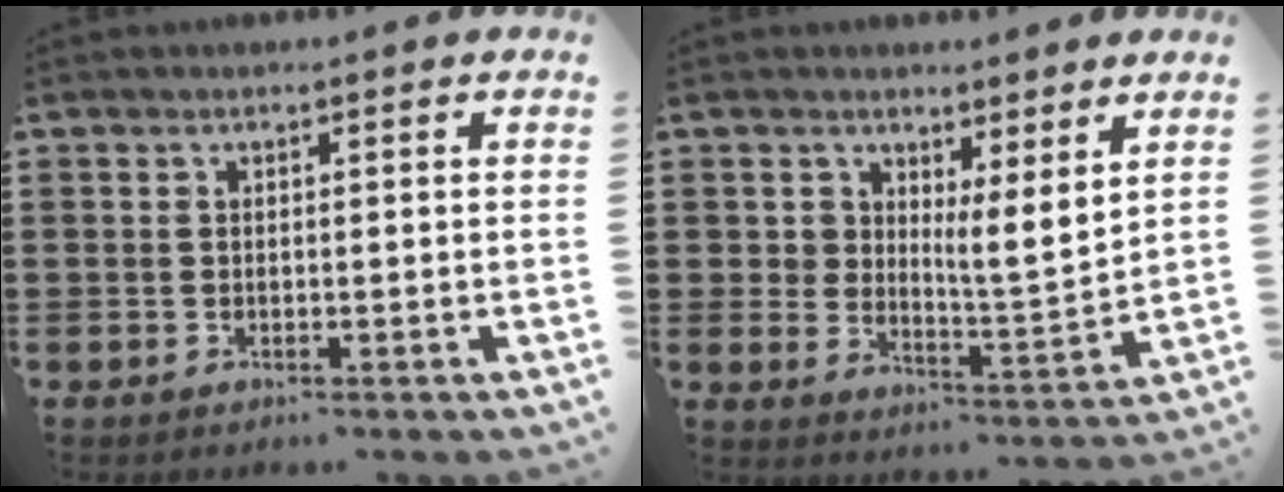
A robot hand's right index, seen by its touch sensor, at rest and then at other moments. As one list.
[{"total": 5.0, "force": [4.2, 2.1, 1.7], "torque": [-0.036, -0.022, 0.075]}]